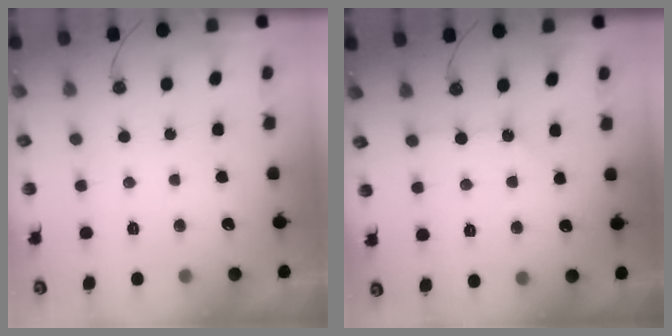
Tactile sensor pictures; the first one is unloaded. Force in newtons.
{"total": 2.3, "press": 2.3, "slide": 0.3}